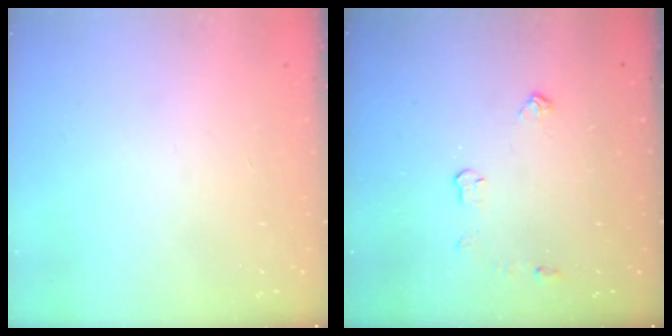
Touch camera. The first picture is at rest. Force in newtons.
{"total": 4.6, "press": 4.5, "slide": 0.7}